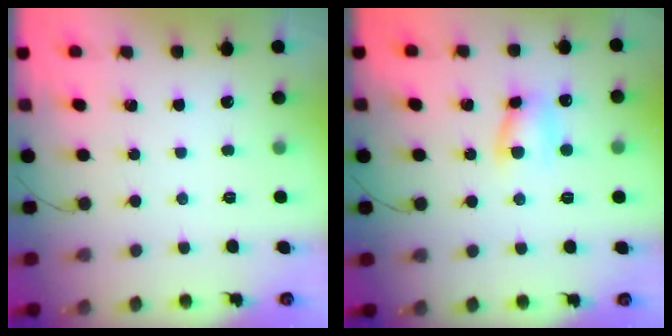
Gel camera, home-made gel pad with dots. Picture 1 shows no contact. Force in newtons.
{"total": 6.9, "press": 6.9, "slide": 0.0}